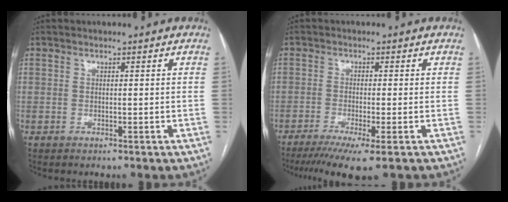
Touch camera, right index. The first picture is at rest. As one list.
[{"total": 8.0, "force": [-5.4, 0.2, 5.9], "torque": [-0.092, -0.020, -0.087]}]